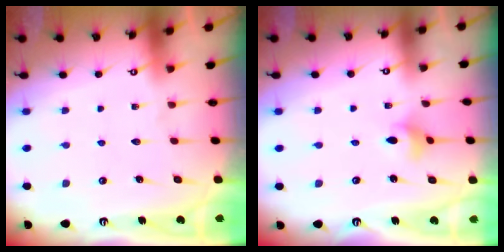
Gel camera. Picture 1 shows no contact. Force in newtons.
{"total": 3.0, "press": 3.0, "slide": 0.3}